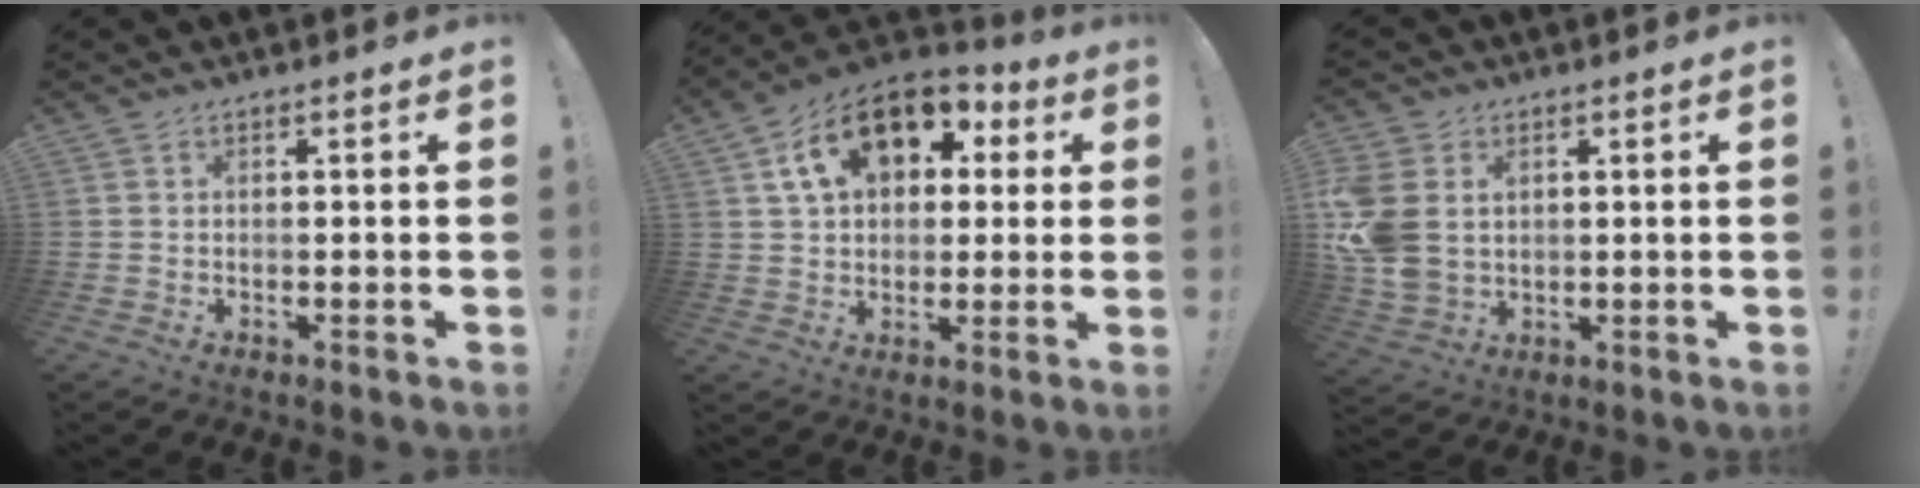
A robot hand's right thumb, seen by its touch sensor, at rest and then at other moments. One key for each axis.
{"total": 17.0, "fx": 7.2, "fy": 11.4, "fz": 10.4, "tx": -0.158, "ty": -0.017, "tz": 0.132}
{"total": 10.9, "fx": 2.5, "fy": 8.5, "fz": 6.4, "tx": -0.139, "ty": -0.012, "tz": 0.050}